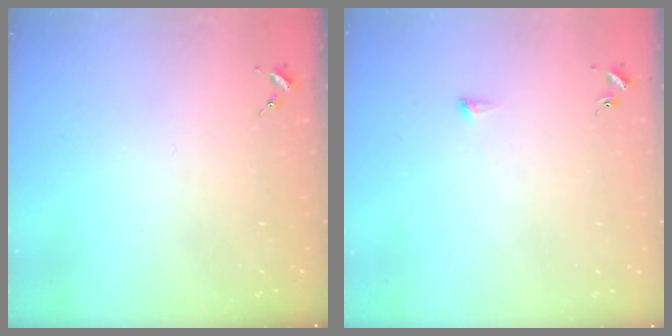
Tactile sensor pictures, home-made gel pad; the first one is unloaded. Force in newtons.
{"total": 2.9, "press": 2.9, "slide": 0.5}